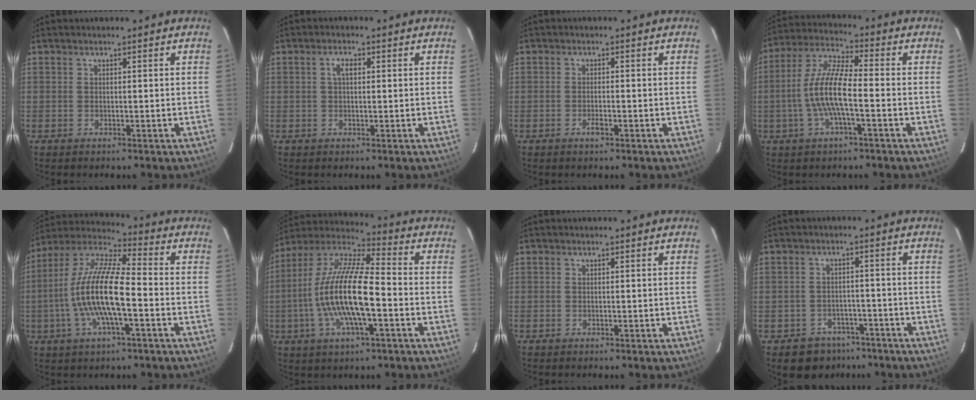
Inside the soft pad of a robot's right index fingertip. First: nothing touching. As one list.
[{"total": 2.2, "force": [0.5, 1.1, 1.9], "torque": [-0.036, 0.008, 0.009]}, {"total": 1.7, "force": [-0.9, 0.6, 1.3], "torque": [-0.026, 0.000, -0.016]}, {"total": 10.5, "force": [-2.3, 2.1, 10.1], "torque": [-0.213, 0.007, -0.047]}, {"total": 15.7, "force": [-3.3, 3.9, 14.8], "torque": [-0.291, 0.001, -0.071]}, {"total": 17.5, "force": [-3.7, 4.6, 16.5], "torque": [-0.321, -0.003, -0.079]}, {"total": 0.0}, {"total": 6.4, "force": [-4.3, 4.7, 0.5], "torque": [-0.021, 0.030, -0.051]}]